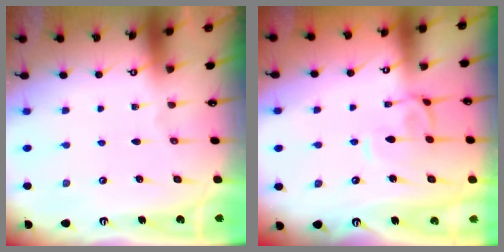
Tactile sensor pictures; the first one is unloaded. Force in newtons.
{"total": 1.0, "press": 0.8, "slide": 0.6}